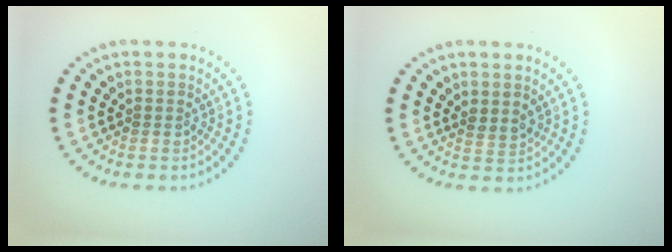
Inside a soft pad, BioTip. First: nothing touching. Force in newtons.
{"total": 1.1, "press": 0.8, "slide": 0.8}